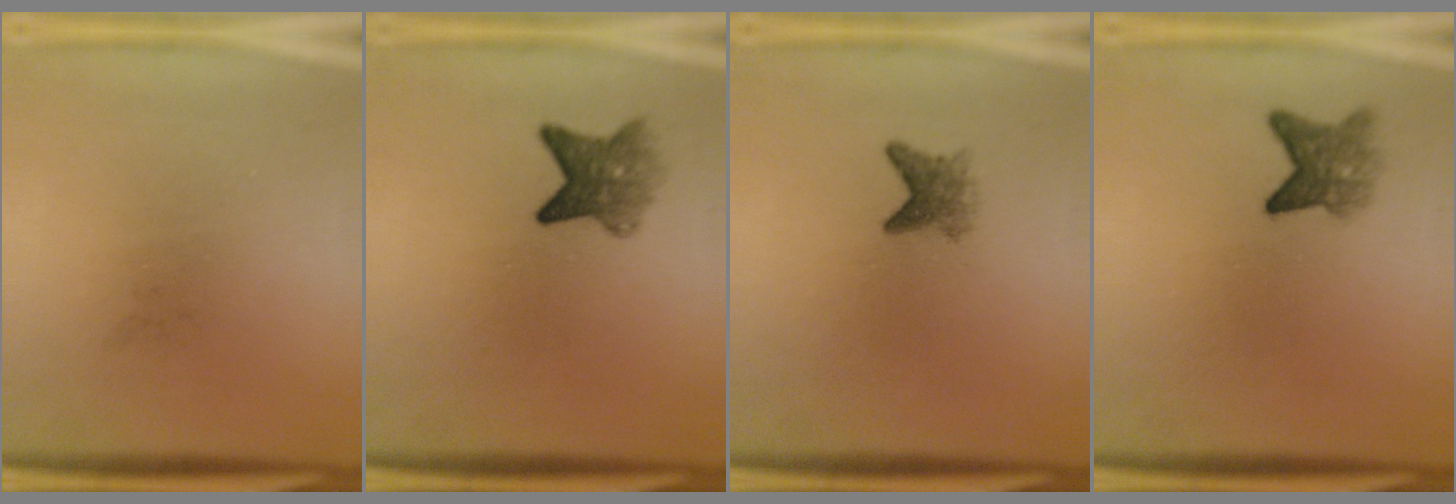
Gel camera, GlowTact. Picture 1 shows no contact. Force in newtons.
{"total": 5.2}
{"total": 2.9}
{"total": 4.1}